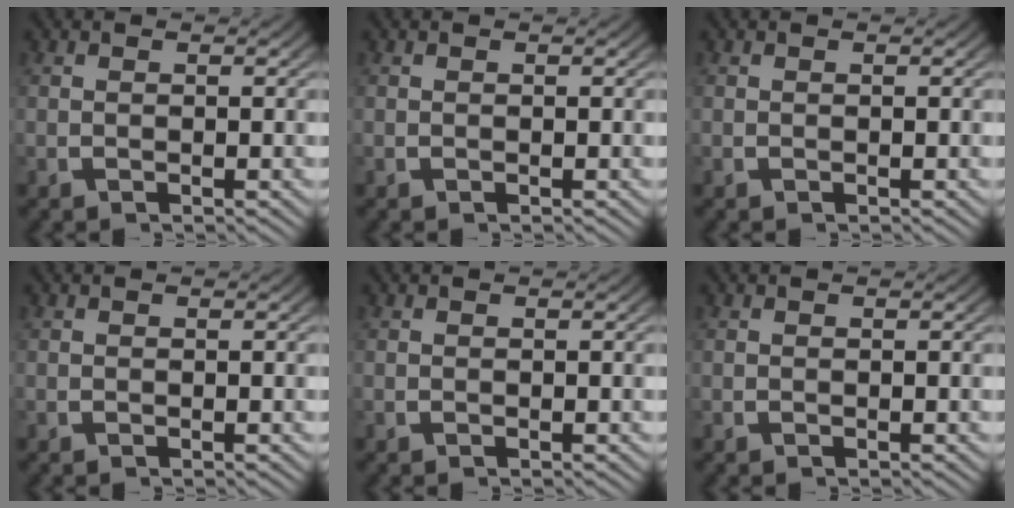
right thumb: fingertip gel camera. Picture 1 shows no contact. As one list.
[{"total": 0.0}, {"total": 0.0}, {"total": 0.0}, {"total": 0.0}, {"total": 0.0}]